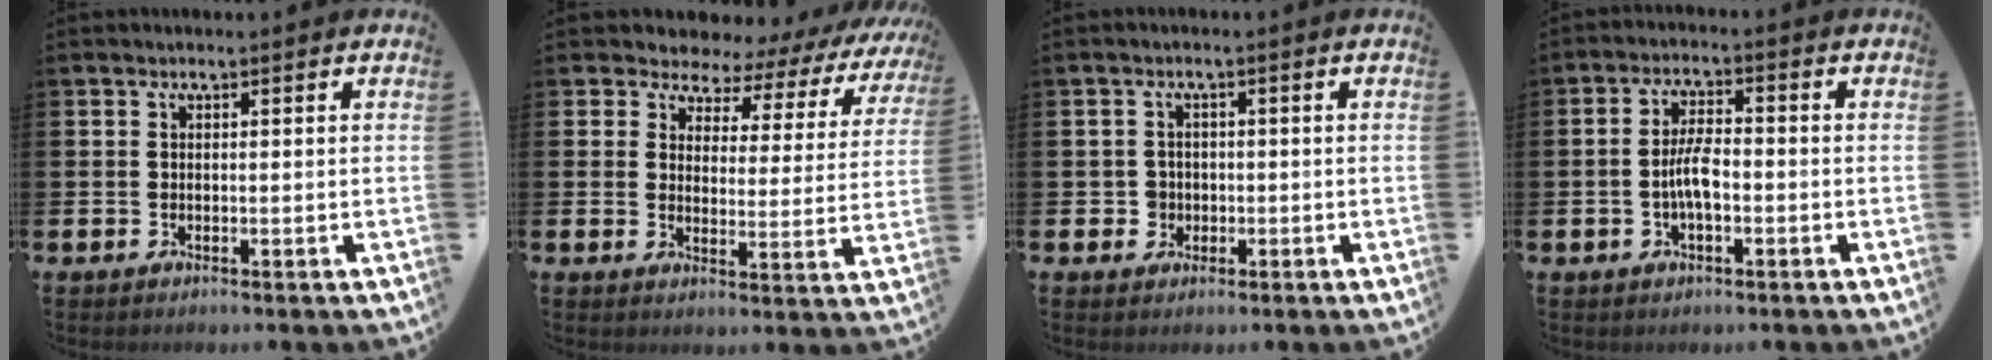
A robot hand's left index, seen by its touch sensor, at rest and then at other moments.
{"total": 3.8, "force": [2.9, 2.3, 0.3], "torque": [-0.027, -0.030, 0.040]}
{"total": 2.2, "force": [-0.4, 2.1, 0.2], "torque": [-0.005, 0.004, -0.014]}
{"total": 4.3, "force": [-0.9, 1.6, 3.8], "torque": [-0.083, 0.008, -0.018]}